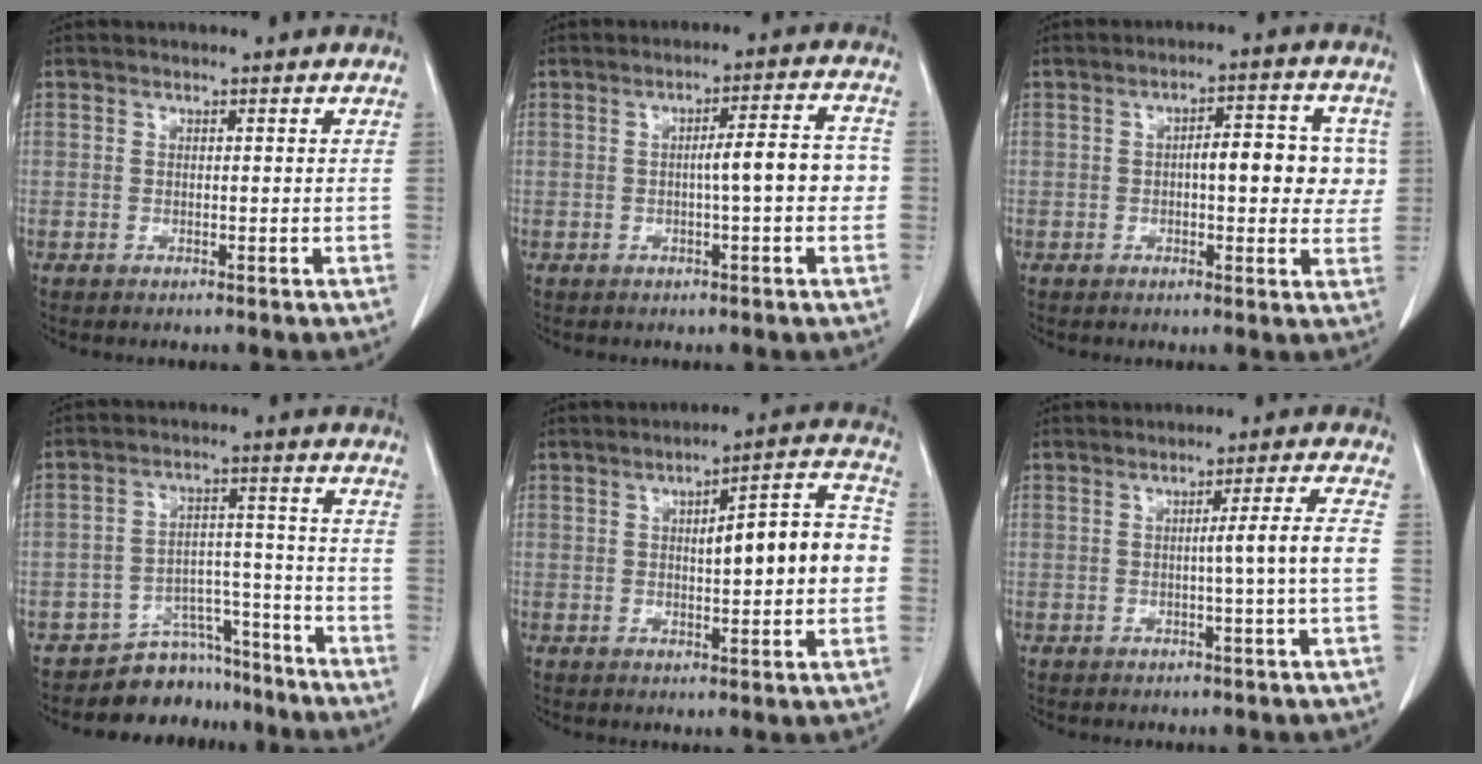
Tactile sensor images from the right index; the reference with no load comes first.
{"total": 6.5, "force": [-0.7, 0.8, 6.4], "torque": [-0.089, 0.022, -0.010]}
{"total": 8.6, "force": [0.6, 3.1, 8.1], "torque": [-0.100, 0.023, 0.007]}
{"total": 8.3, "force": [-7.4, 3.8, -0.2], "torque": [0.022, 0.065, -0.114]}
{"total": 12.0, "force": [0.0, 2.4, 11.7], "torque": [-0.151, 0.034, 0.002]}
{"total": 5.0, "force": [-0.8, -1.3, 4.8], "torque": [-0.066, 0.005, -0.012]}